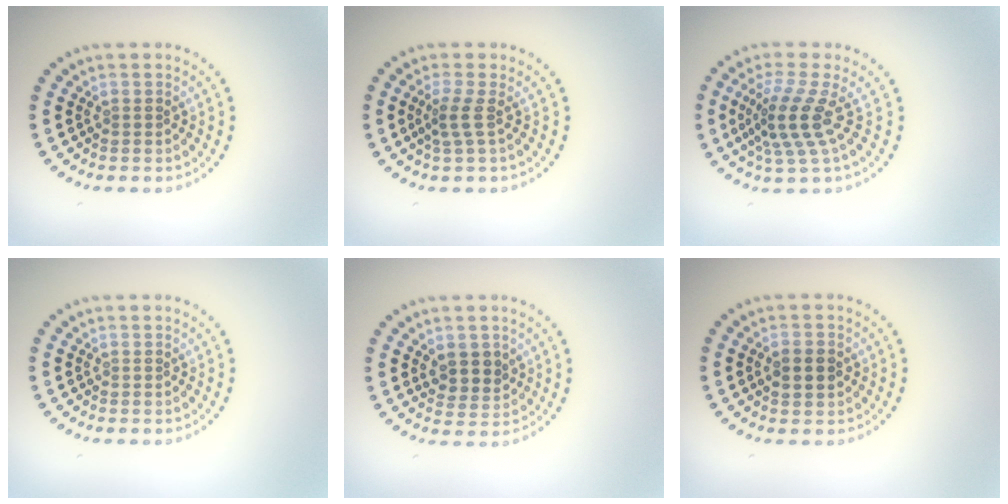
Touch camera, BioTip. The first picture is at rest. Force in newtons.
{"total": 1.9, "press": 1.3, "slide": 1.5}
{"total": 4.1, "press": 2.9, "slide": 2.9}
{"total": 0.0}
{"total": 2.7, "press": 2.5, "slide": 1.1}
{"total": 2.9, "press": 2.9, "slide": 0.0}